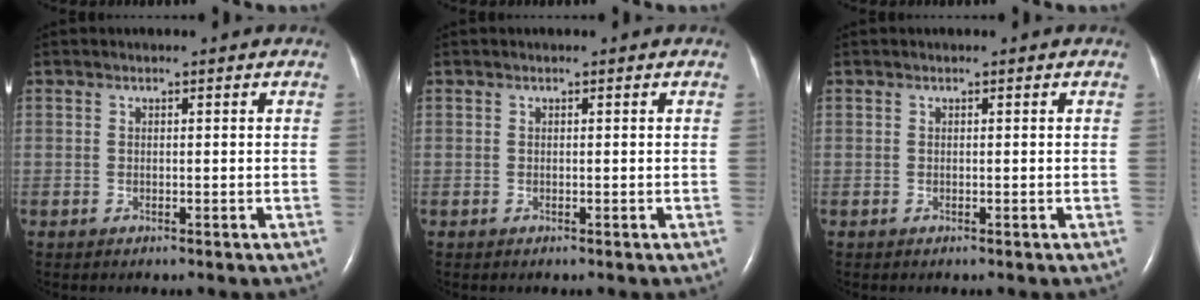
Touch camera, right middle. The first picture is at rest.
{"total": 0.0}
{"total": 0.0}